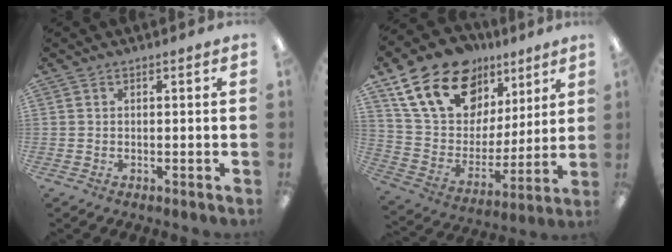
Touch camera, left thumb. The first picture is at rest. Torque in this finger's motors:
{"motor_torque": [1.50, 1.52, 1.38, -1.39, 0.17]}